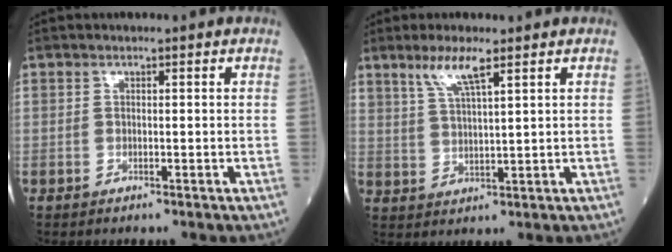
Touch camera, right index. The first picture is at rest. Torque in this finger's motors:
{"motor_torque": [0.09, 0.13, 0.09, 0.06]}